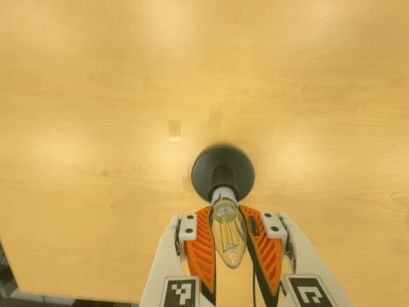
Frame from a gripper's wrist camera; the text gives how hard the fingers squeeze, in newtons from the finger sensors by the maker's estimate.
{"total": 19.6, "left": 18.0, "right": 21.2}